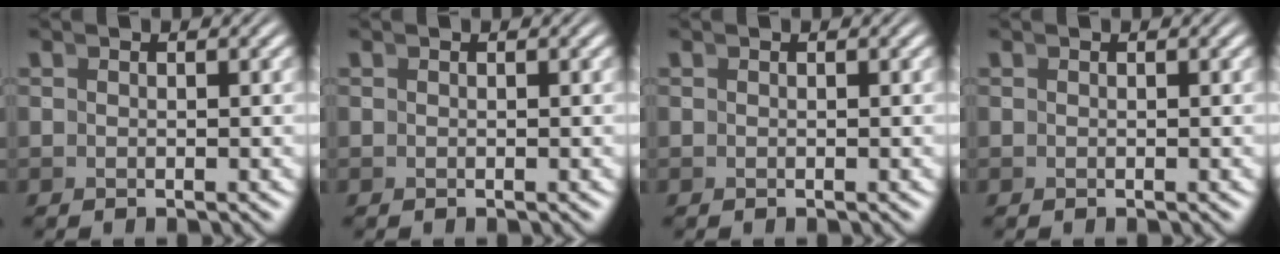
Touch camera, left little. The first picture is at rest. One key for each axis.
{"total": 0.0}
{"total": 0.0}
{"total": 0.0}